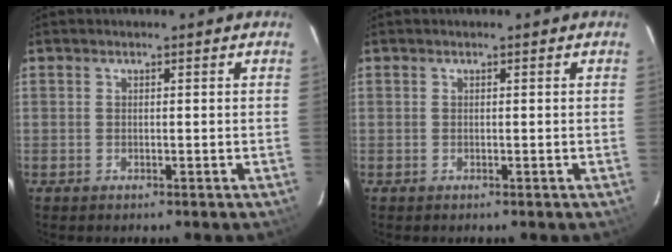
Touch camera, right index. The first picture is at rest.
{"total": 0.0}